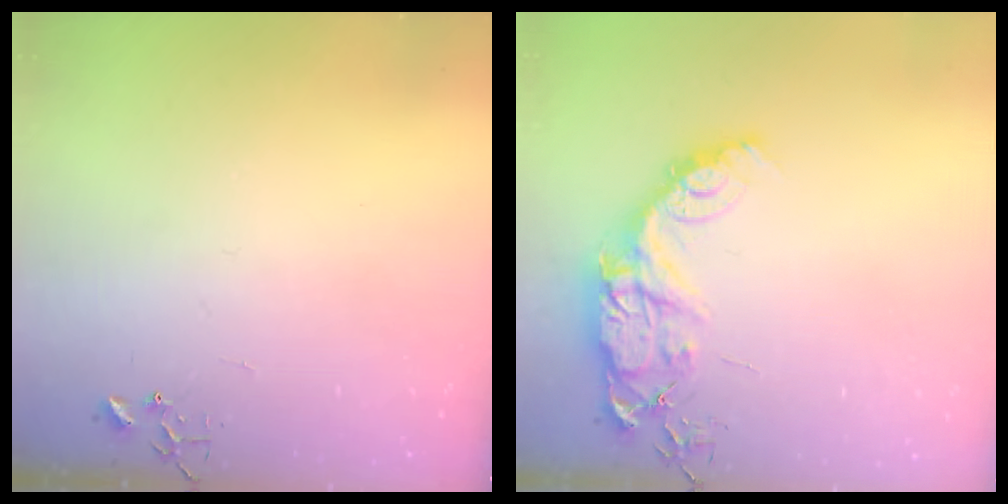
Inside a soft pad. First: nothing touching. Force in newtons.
{"total": 14.3, "press": 14.3, "slide": 1.1}